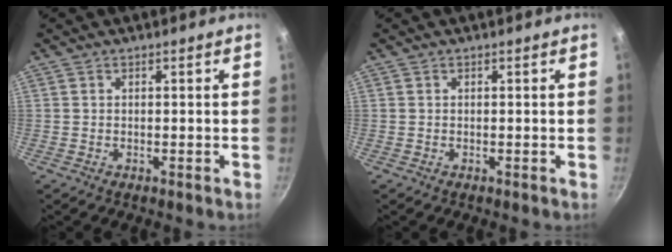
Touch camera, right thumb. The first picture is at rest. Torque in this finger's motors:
{"motor_torque": [-0.22, 0.22, -0.03, 0.04, 0.00]}